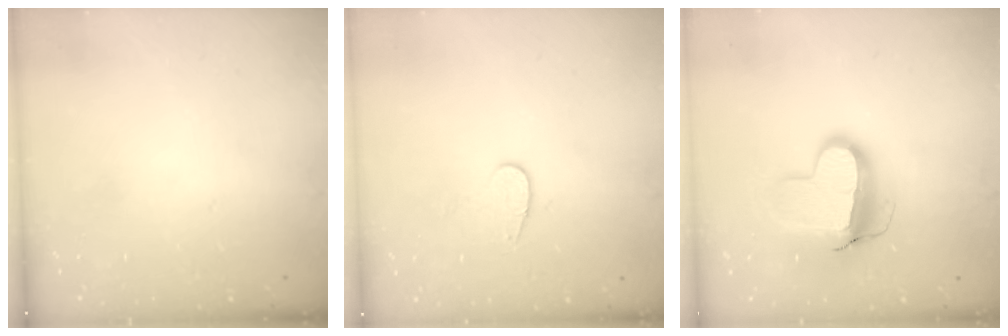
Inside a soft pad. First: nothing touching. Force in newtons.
{"total": 7.7, "press": 7.6, "slide": 0.5}
{"total": 13.1, "press": 13.0, "slide": 1.3}